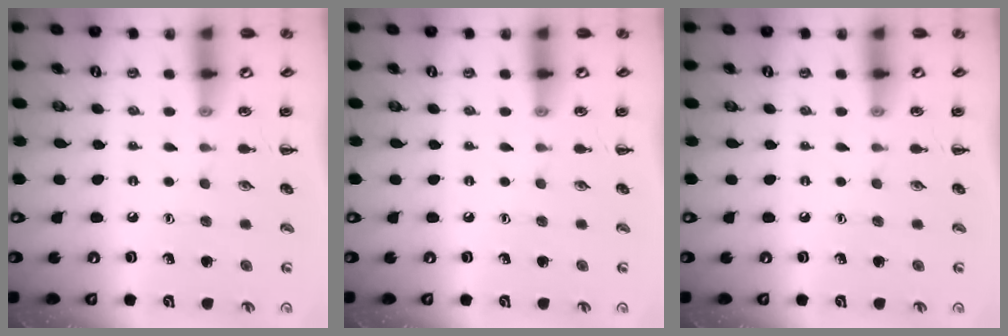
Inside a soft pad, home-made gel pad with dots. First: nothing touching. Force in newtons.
{"total": 0.0}
{"total": 0.0}